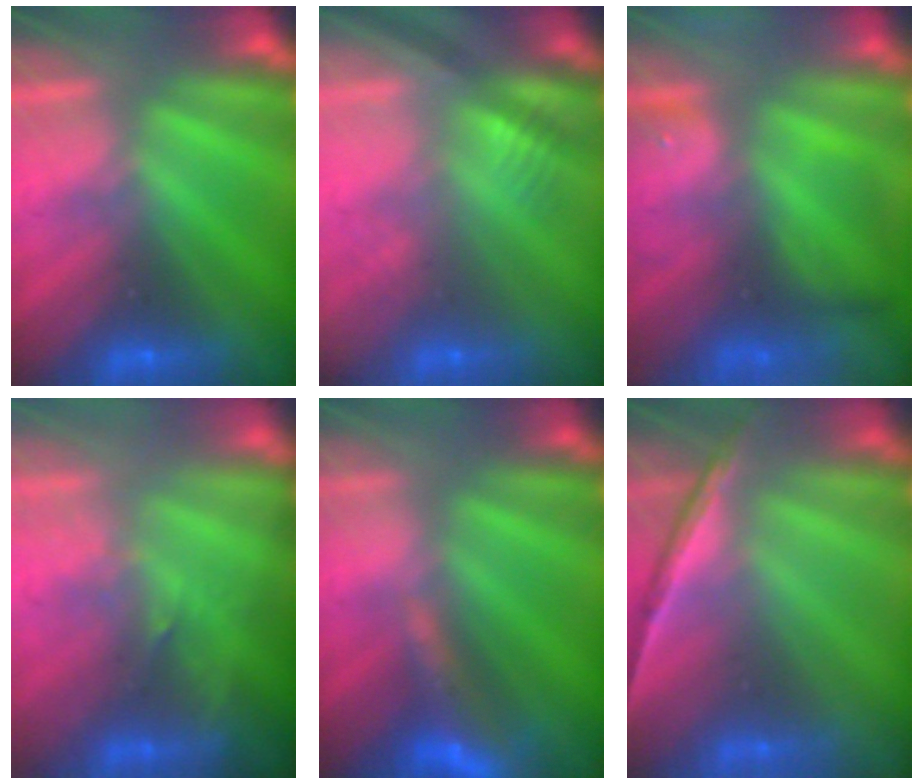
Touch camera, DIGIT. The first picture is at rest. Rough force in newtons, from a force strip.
{"total": 2.7}
{"total": 6.9}
{"total": 2.7}
{"total": 9.4}
{"total": 1.6}